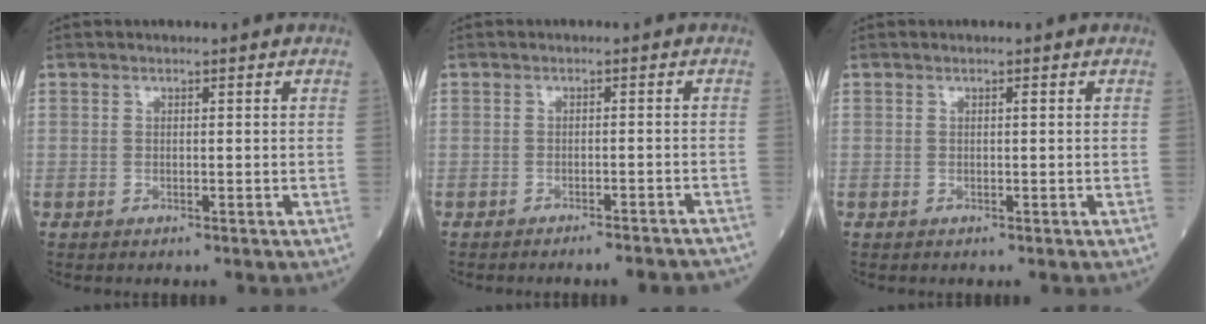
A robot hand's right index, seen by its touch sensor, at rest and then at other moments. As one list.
[{"total": 7.3, "force": [-6.9, 0.8, 2.2], "torque": [-0.012, -0.005, -0.081]}, {"total": 0.0}]